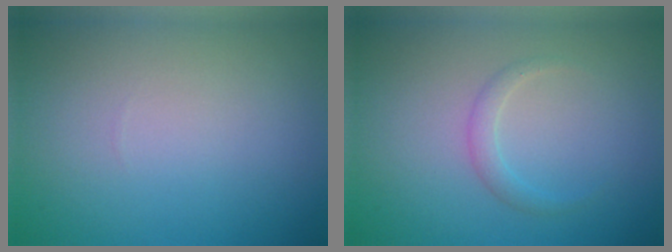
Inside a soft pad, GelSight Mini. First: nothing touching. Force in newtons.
{"total": 1.2, "press": 1.2, "slide": 0.0}